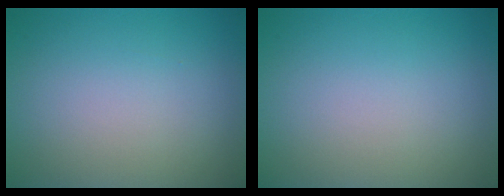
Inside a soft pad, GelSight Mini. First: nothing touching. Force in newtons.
{"total": 0.0}